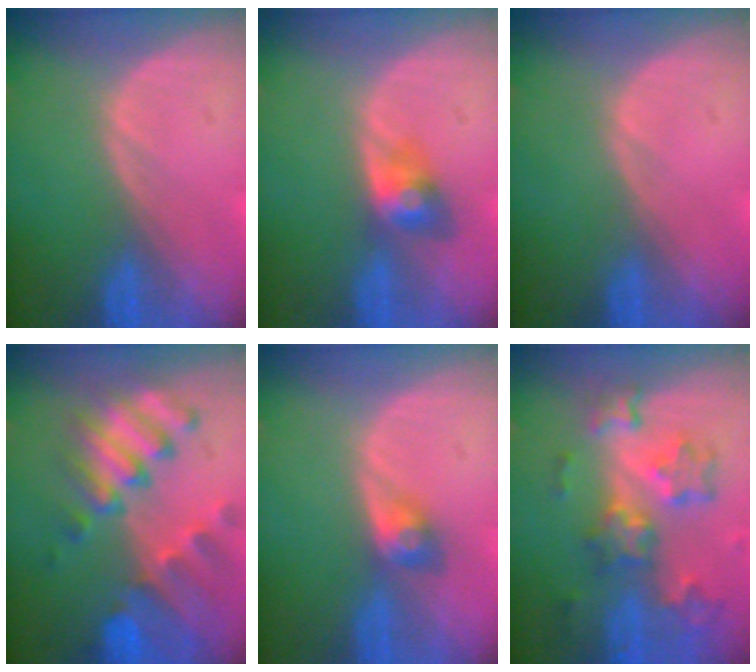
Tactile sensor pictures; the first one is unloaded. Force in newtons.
{"total": 3.4, "press": 3.4, "slide": 0.2}
{"total": 0.0}
{"total": 10.3, "press": 9.0, "slide": 5.2}
{"total": 3.0, "press": 2.6, "slide": 1.5}
{"total": 8.8, "press": 7.8, "slide": 4.1}